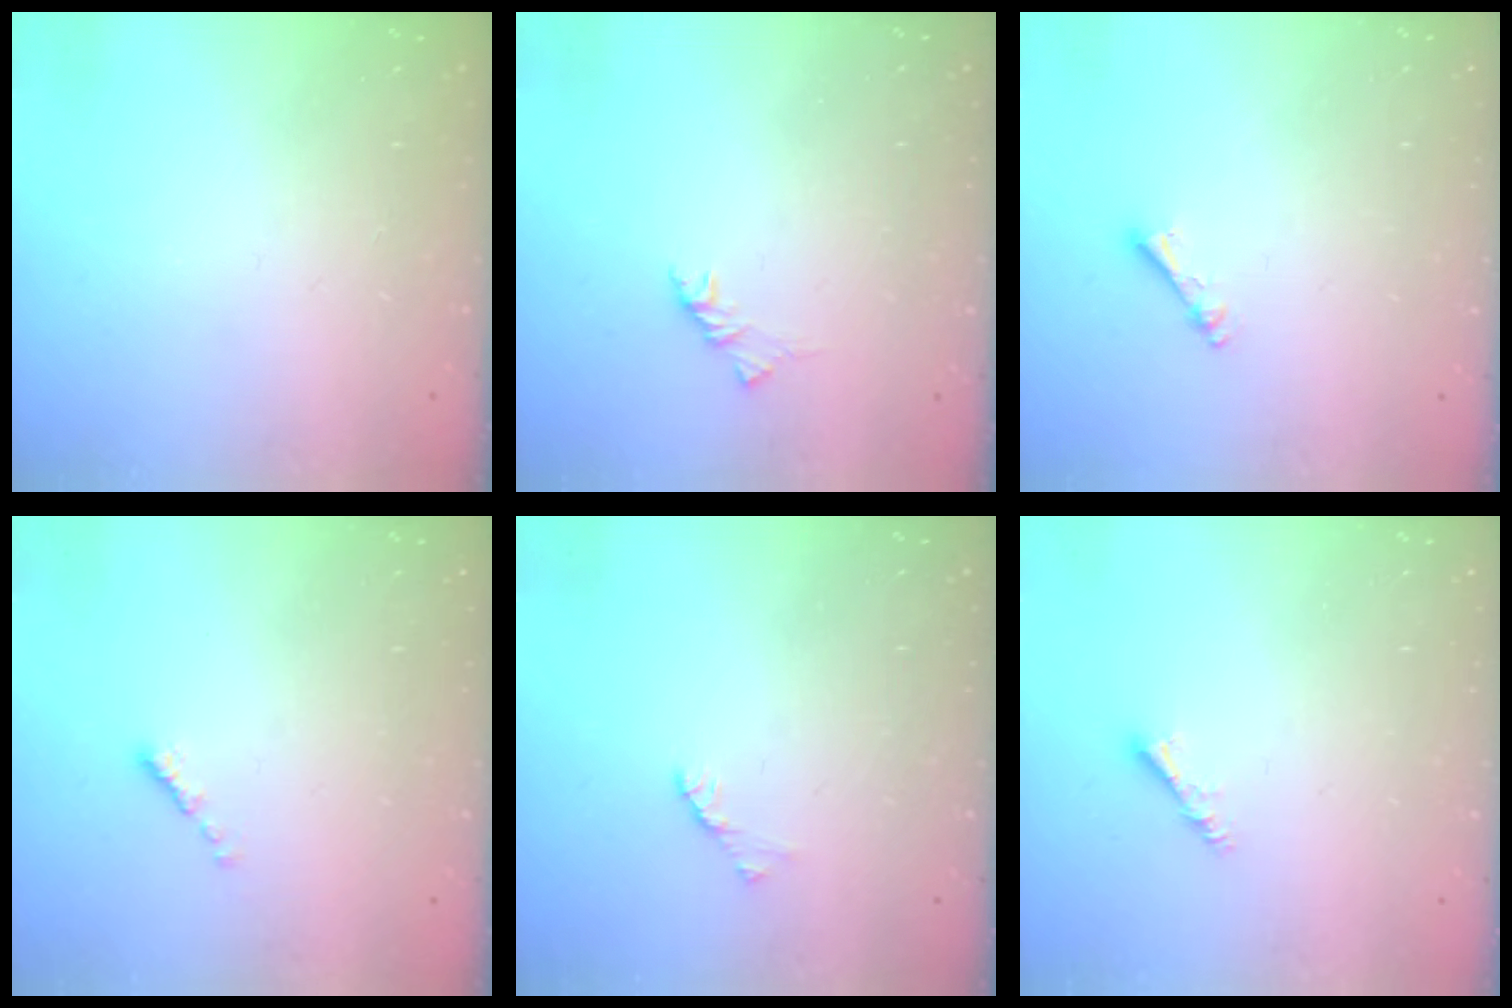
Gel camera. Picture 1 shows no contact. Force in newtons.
{"total": 3.0, "press": 2.9, "slide": 0.9}
{"total": 2.5, "press": 2.4, "slide": 0.5}
{"total": 0.0}
{"total": 1.7, "press": 1.6, "slide": 0.4}
{"total": 3.0, "press": 2.9, "slide": 0.6}